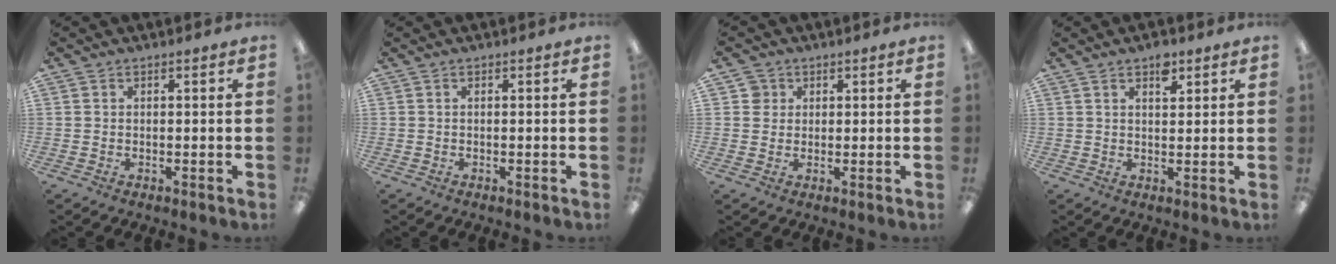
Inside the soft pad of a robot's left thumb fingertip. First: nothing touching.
{"total": 0.0}
{"total": 3.6, "force": [1.7, 3.2, 0.4], "torque": [-0.004, 0.000, 0.028]}
{"total": 4.1, "force": [2.7, 2.1, 2.3], "torque": [-0.027, -0.010, 0.044]}